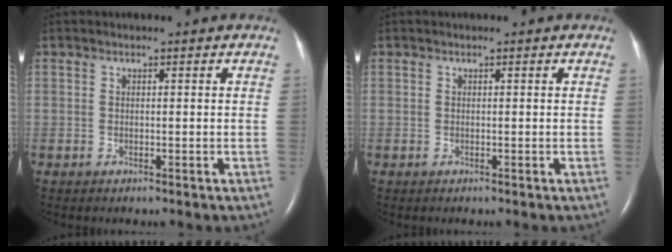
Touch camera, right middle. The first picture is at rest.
{"total": 0.0}